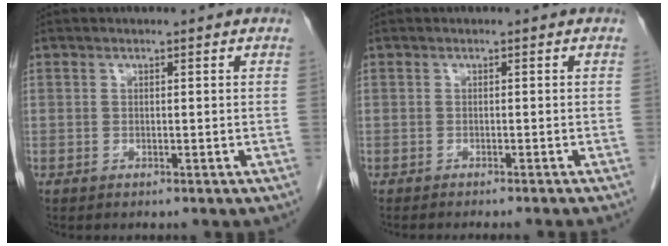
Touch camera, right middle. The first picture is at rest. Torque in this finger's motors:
{"motor_torque": [0.16, -0.12, 0.02, 0.02]}